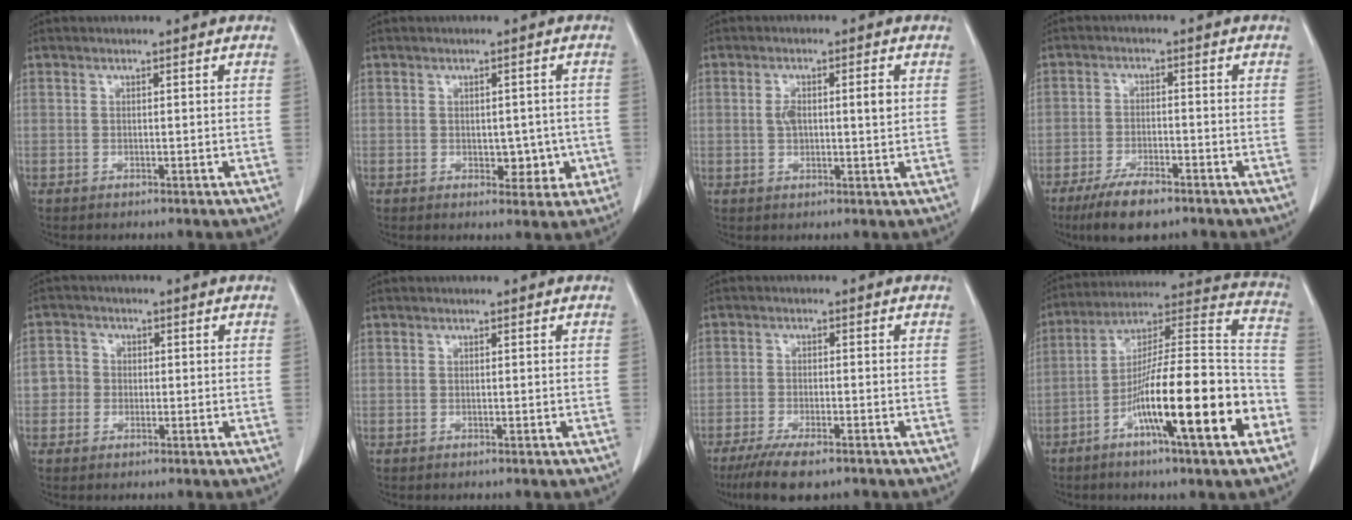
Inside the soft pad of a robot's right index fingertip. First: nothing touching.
{"total": 4.3, "force": [-0.7, 2.8, 3.2], "torque": [-0.028, 0.008, -0.001]}
{"total": 3.9, "force": [1.0, 1.4, 3.5], "torque": [-0.061, 0.002, 0.014]}
{"total": 7.3, "force": [-5.2, 1.9, 4.7], "torque": [-0.087, -0.011, -0.089]}
{"total": 3.1, "force": [-0.4, 3.0, 0.7], "torque": [-0.006, 0.013, -0.012]}
{"total": 0.0}
{"total": 8.4, "force": [-6.2, 1.9, 5.3], "torque": [-0.086, -0.018, -0.098]}
{"total": 21.5, "force": [-8.6, 2.1, 19.6], "torque": [-0.290, 0.000, -0.143]}